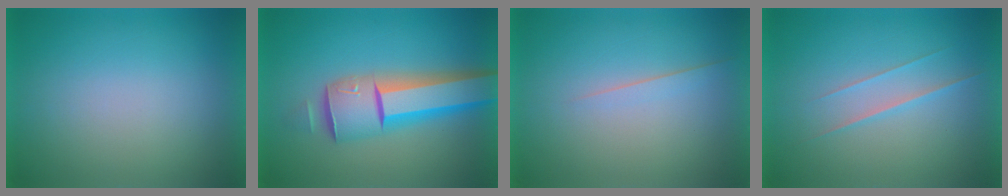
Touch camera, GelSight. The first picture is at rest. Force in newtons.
{"total": 7.5}
{"total": 1.4}
{"total": 1.5}